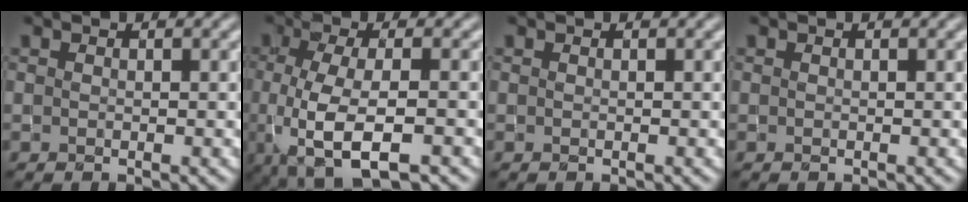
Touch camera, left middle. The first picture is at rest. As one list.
[{"total": 6.5, "force": [-2.1, 2.3, 5.7], "torque": [-0.112, -0.008, -0.037]}, {"total": 0.0}, {"total": 0.0}]